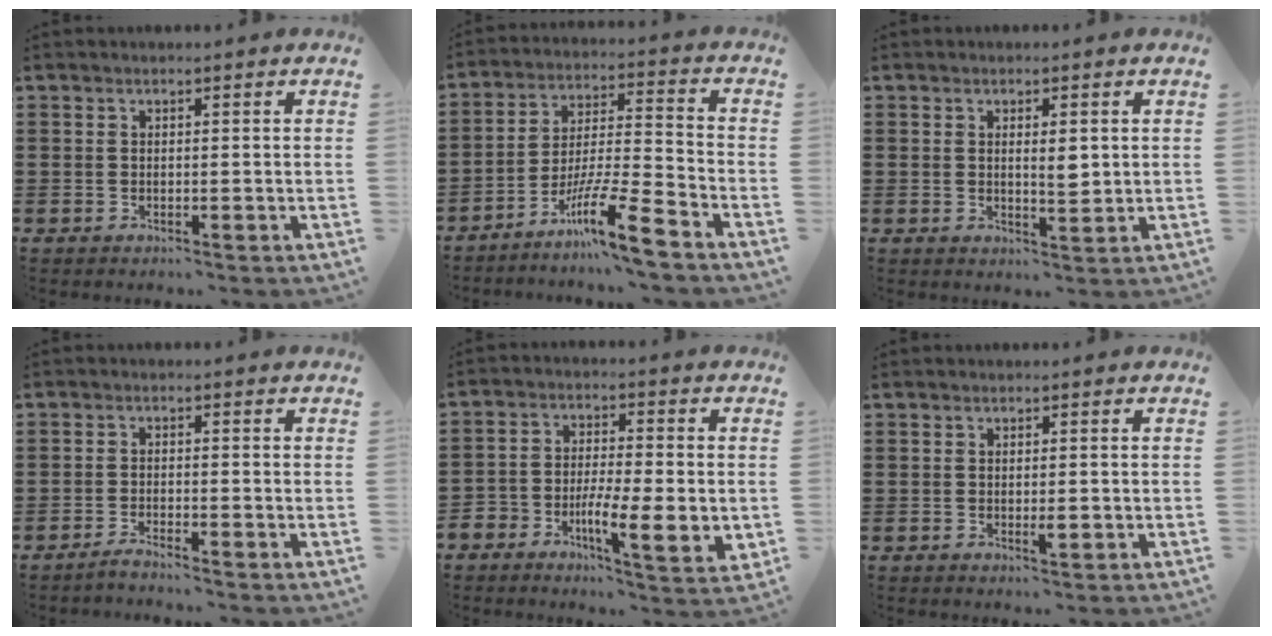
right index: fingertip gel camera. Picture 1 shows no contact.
{"total": 11.1, "force": [-7.8, 0.8, 7.8], "torque": [-0.141, 0.008, -0.151]}
{"total": 2.9, "force": [0.6, 0.9, 2.7], "torque": [-0.045, 0.000, 0.006]}
{"total": 1.7, "force": [-1.5, -0.2, 0.6], "torque": [-0.010, 0.000, -0.029]}
{"total": 7.2, "force": [-2.7, 2.4, 6.3], "torque": [-0.106, -0.008, -0.048]}
{"total": 1.6, "force": [-0.3, 0.4, 1.6], "torque": [-0.035, -0.005, -0.007]}